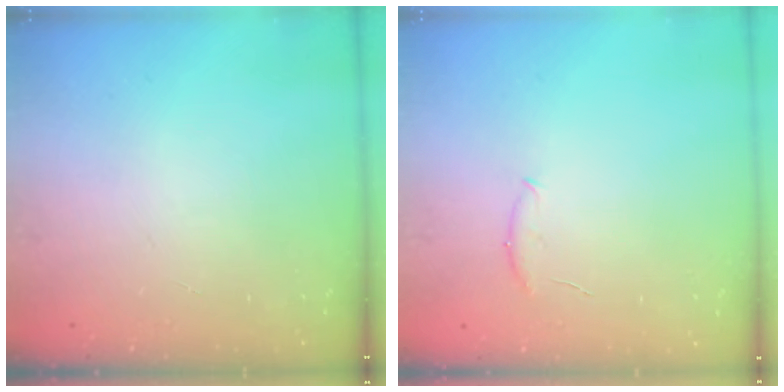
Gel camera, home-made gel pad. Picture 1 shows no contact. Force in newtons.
{"total": 6.1, "press": 6.0, "slide": 1.1}